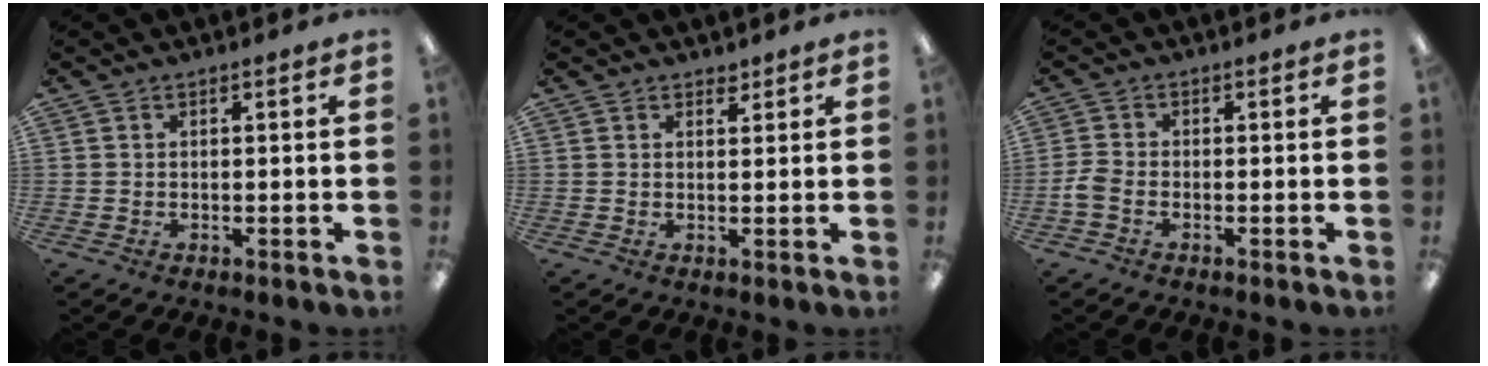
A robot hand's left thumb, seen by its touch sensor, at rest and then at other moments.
{"total": 1.8, "force": [1.5, 0.9, 0.5], "torque": [-0.003, -0.004, 0.027]}
{"total": 2.8, "force": [-1.0, 1.6, 2.0], "torque": [-0.047, 0.001, -0.020]}